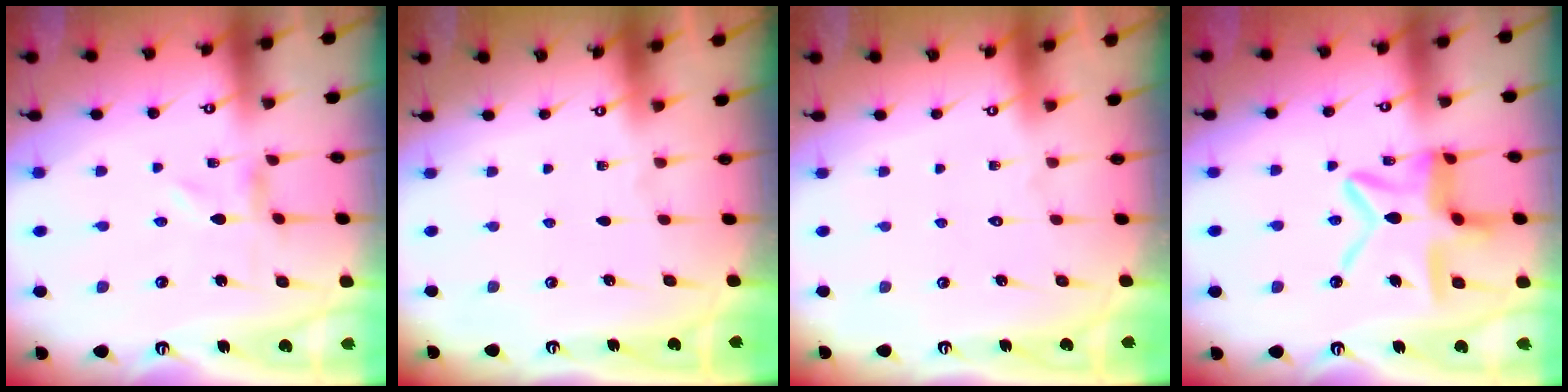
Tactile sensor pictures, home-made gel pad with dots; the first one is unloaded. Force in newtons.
{"total": 0.0}
{"total": 1.6, "press": 1.6, "slide": 0.1}
{"total": 16.3, "press": 16.2, "slide": 1.5}